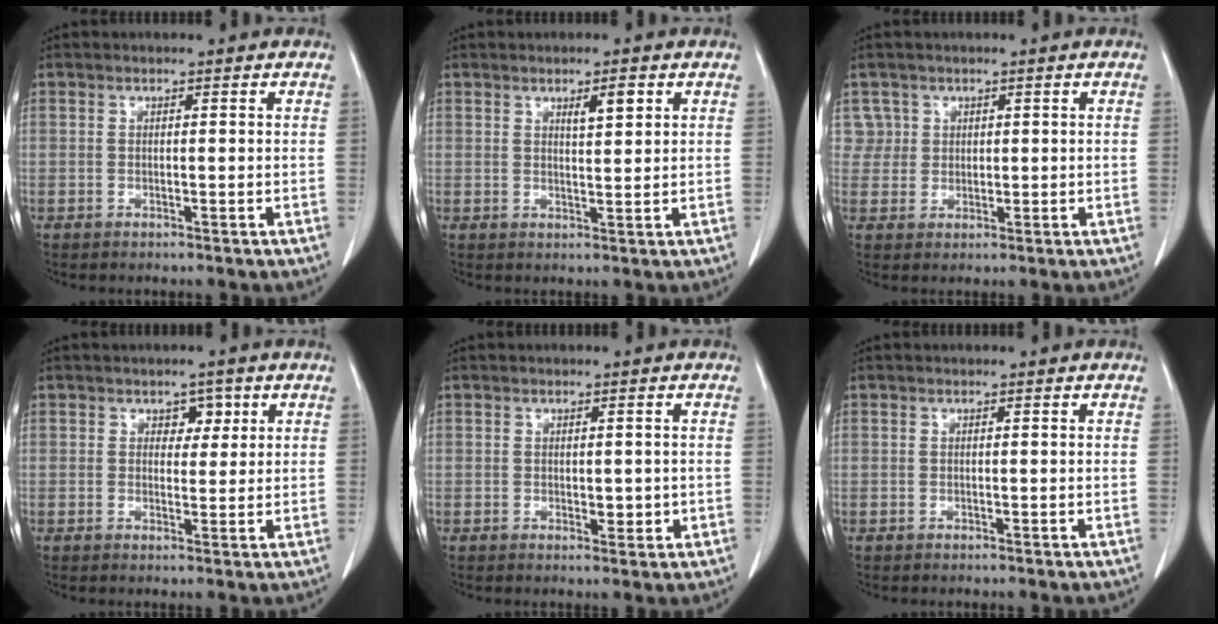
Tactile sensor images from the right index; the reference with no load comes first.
{"total": 2.8, "force": [1.5, 0.6, 2.3], "torque": [-0.039, -0.002, 0.025]}
{"total": 0.9, "force": [0.4, 0.8, 0.1], "torque": [0.009, 0.001, 0.005]}
{"total": 2.6, "force": [1.2, 1.8, 1.4], "torque": [-0.010, 0.002, 0.015]}
{"total": 2.1, "force": [-0.1, 1.2, 1.8], "torque": [-0.020, -0.003, 0.004]}
{"total": 0.0}